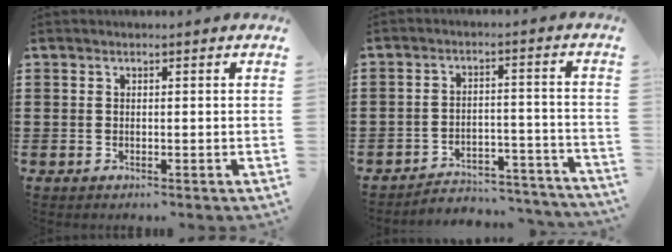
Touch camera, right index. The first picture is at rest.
{"total": 4.4, "force": [-4.3, 0.8, 0.8], "torque": [-0.018, 0.006, -0.089]}